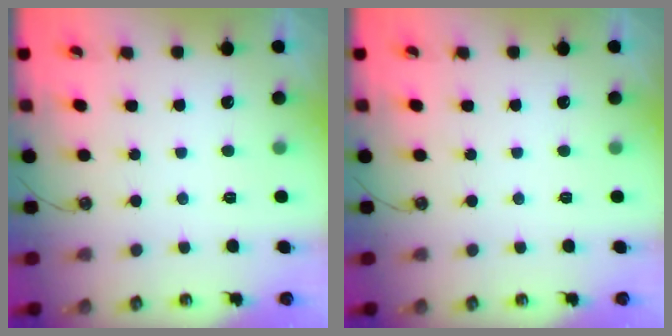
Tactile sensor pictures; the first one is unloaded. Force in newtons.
{"total": 0.0}